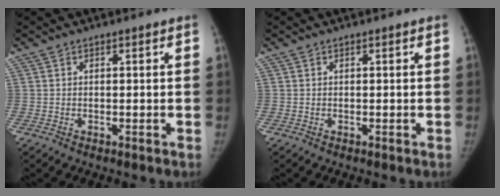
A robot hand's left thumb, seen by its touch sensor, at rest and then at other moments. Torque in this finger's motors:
{"motor_torque": [0.08, -0.25, 0.55, -0.14, 0.08]}